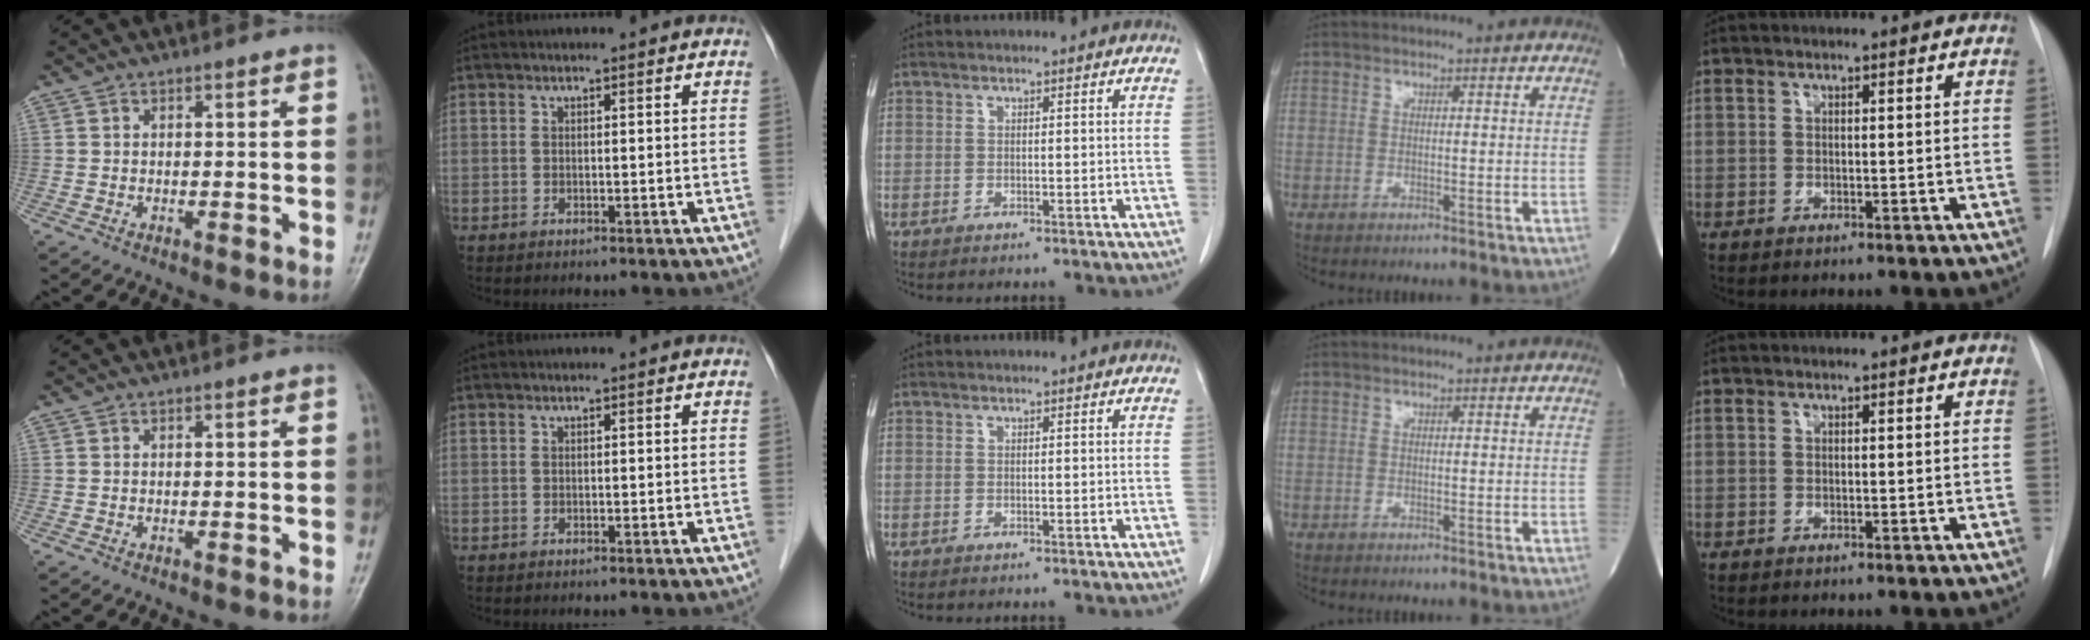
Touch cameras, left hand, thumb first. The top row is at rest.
{}